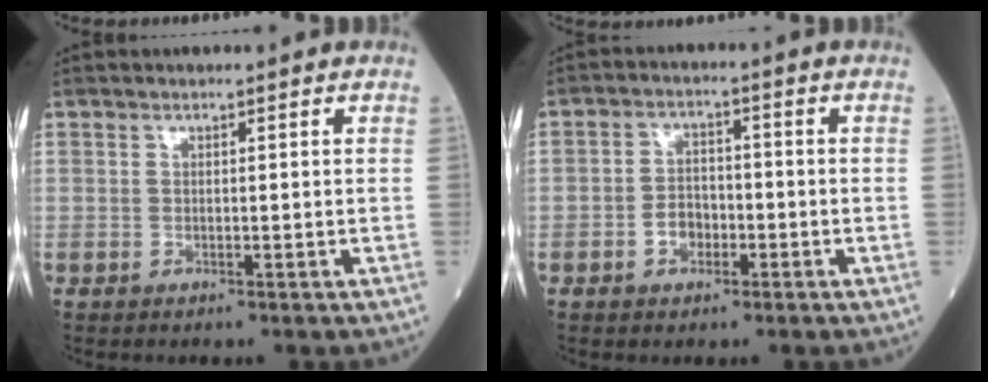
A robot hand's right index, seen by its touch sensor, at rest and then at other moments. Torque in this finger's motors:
{"motor_torque": [0.61, -0.18, 0.11, 0.04]}